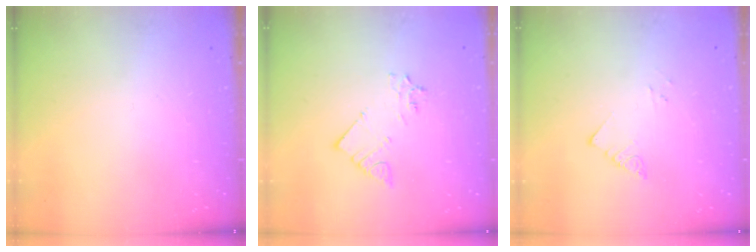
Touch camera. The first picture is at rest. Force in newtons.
{"total": 3.6, "press": 3.6, "slide": 0.1}
{"total": 3.6, "press": 3.6, "slide": 0.4}